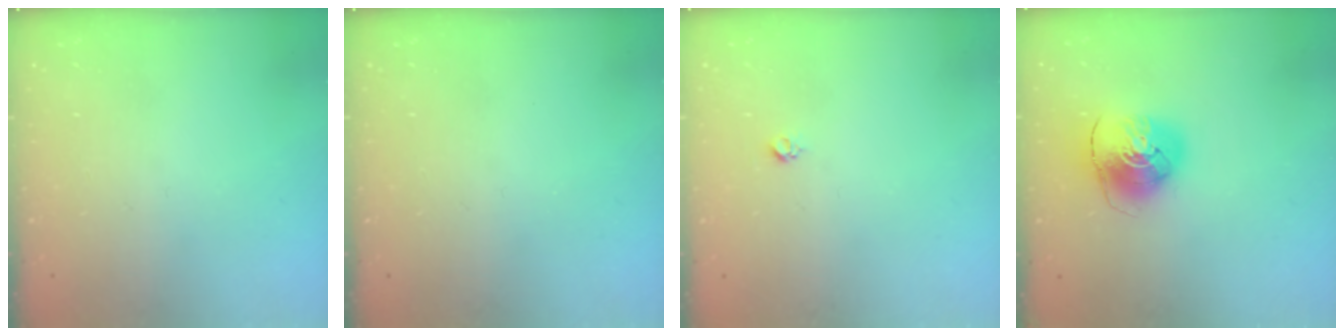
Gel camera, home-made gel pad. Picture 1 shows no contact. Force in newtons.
{"total": 0.0}
{"total": 3.0, "press": 2.9, "slide": 0.4}
{"total": 9.4, "press": 9.2, "slide": 1.5}